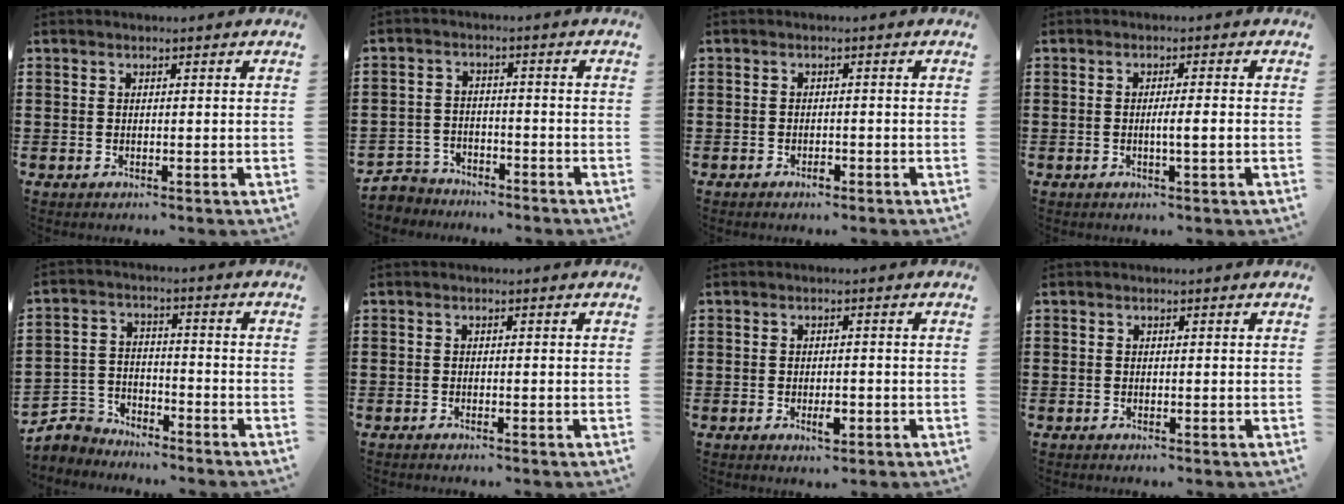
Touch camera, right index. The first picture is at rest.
{"total": 3.7, "force": [-3.5, 1.1, -0.3], "torque": [-0.012, 0.000, -0.078]}
{"total": 1.3, "force": [-1.1, 0.5, 0.5], "torque": [-0.014, -0.003, -0.021]}
{"total": 2.3, "force": [-0.4, -0.1, 2.2], "torque": [-0.039, -0.005, -0.010]}
{"total": 4.9, "force": [-4.5, 1.9, 0.4], "torque": [-0.041, -0.001, -0.102]}
{"total": 0.5, "force": [-0.5, 0.0, 0.1], "torque": [-0.003, -0.001, -0.011]}
{"total": 2.5, "force": [-0.9, 0.9, 2.1], "torque": [-0.039, 0.000, -0.016]}
{"total": 0.0}